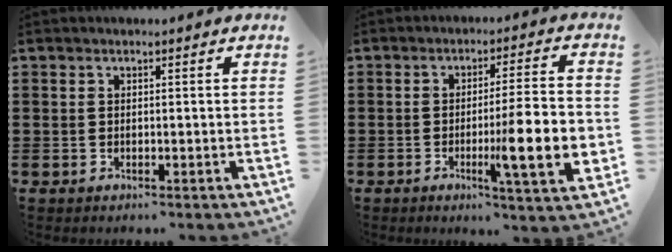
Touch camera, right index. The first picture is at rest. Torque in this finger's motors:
{"motor_torque": [2.14, 0.00, 0.61, 0.13]}